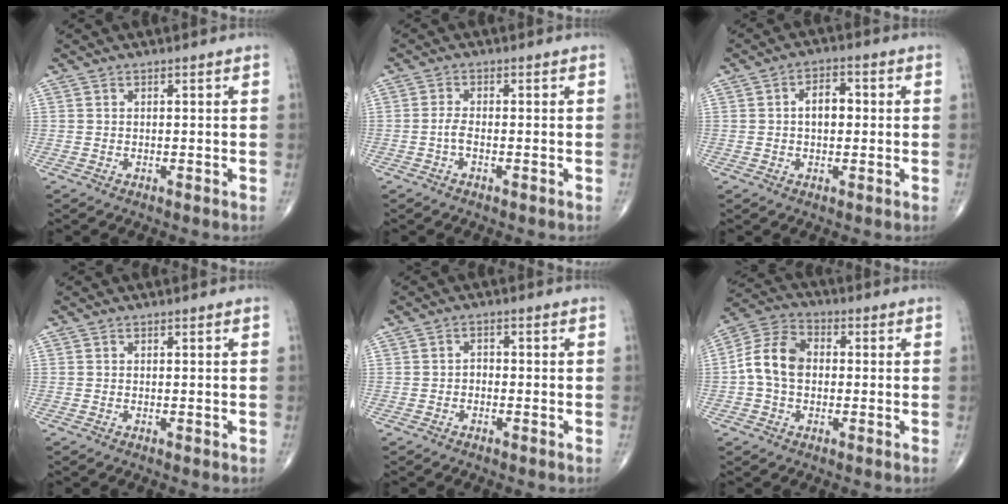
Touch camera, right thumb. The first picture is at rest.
{"total": 2.1, "force": [-0.8, 0.7, 1.8], "torque": [-0.042, 0.003, -0.017]}
{"total": 4.8, "force": [0.3, 3.0, 3.7], "torque": [-0.050, 0.013, -0.002]}
{"total": 0.0}
{"total": 1.4, "force": [-0.6, 1.0, 0.7], "torque": [0.001, 0.006, -0.017]}
{"total": 9.3, "force": [-0.3, 6.7, 6.4], "torque": [-0.116, 0.029, -0.017]}